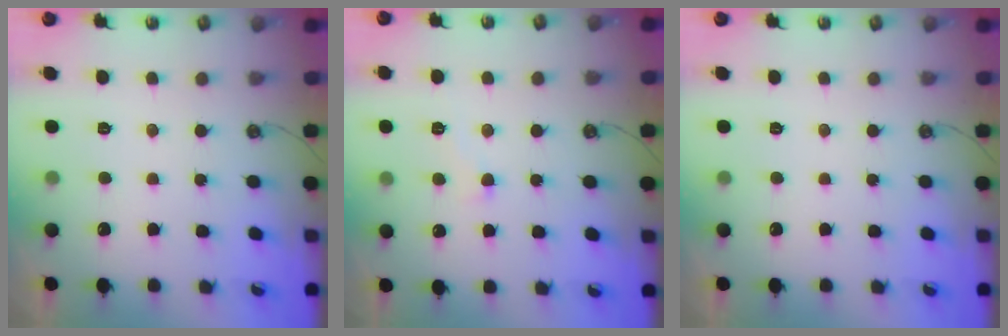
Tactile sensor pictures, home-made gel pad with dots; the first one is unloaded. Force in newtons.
{"total": 2.9, "press": 2.8, "slide": 0.6}
{"total": 0.0}